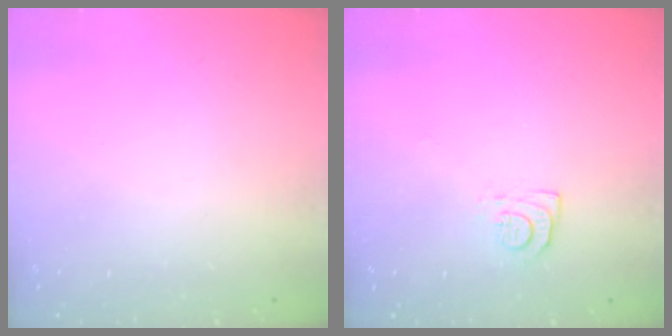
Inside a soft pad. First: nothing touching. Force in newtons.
{"total": 6.8, "press": 6.7, "slide": 0.7}